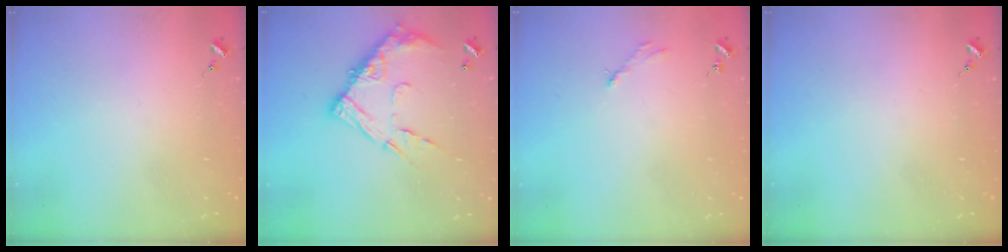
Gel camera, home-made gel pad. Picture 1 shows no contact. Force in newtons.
{"total": 16.0, "press": 15.9, "slide": 1.4}
{"total": 2.8, "press": 2.8, "slide": 0.4}
{"total": 0.0}